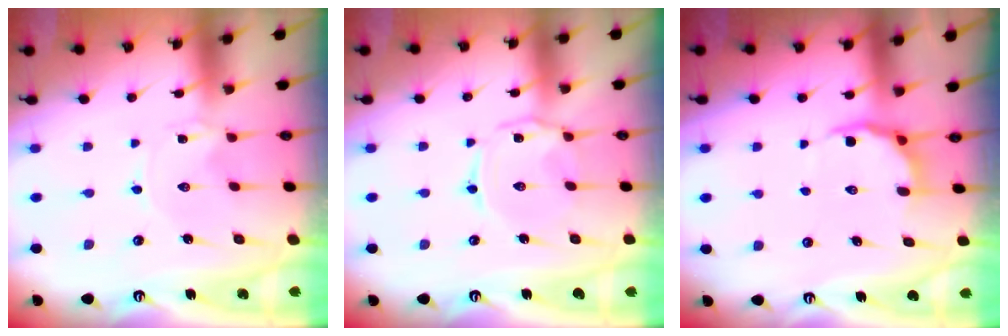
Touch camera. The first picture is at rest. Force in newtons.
{"total": 2.2, "press": 2.1, "slide": 0.4}
{"total": 5.3, "press": 4.9, "slide": 2.0}